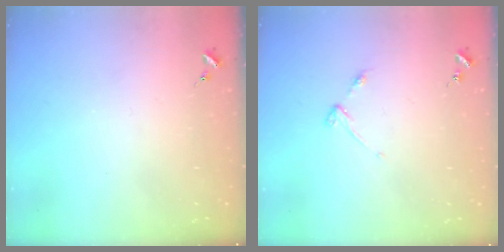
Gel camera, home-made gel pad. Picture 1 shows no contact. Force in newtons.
{"total": 2.9, "press": 2.8, "slide": 0.4}